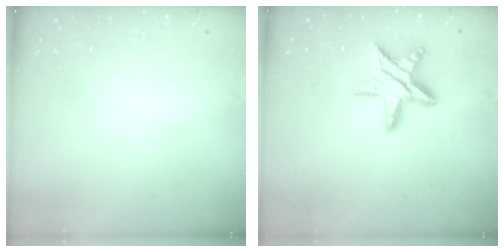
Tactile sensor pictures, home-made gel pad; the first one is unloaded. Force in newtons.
{"total": 14.2, "press": 14.1, "slide": 1.2}